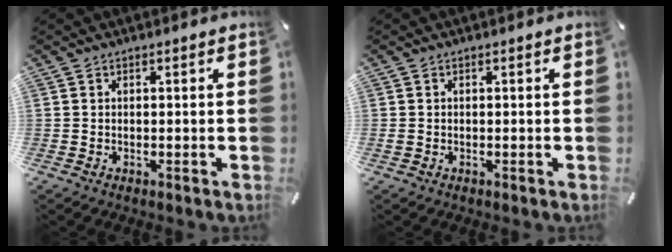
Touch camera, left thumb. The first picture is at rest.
{"total": 0.7, "force": [-0.2, 0.5, 0.4], "torque": [-0.006, 0.002, -0.006]}